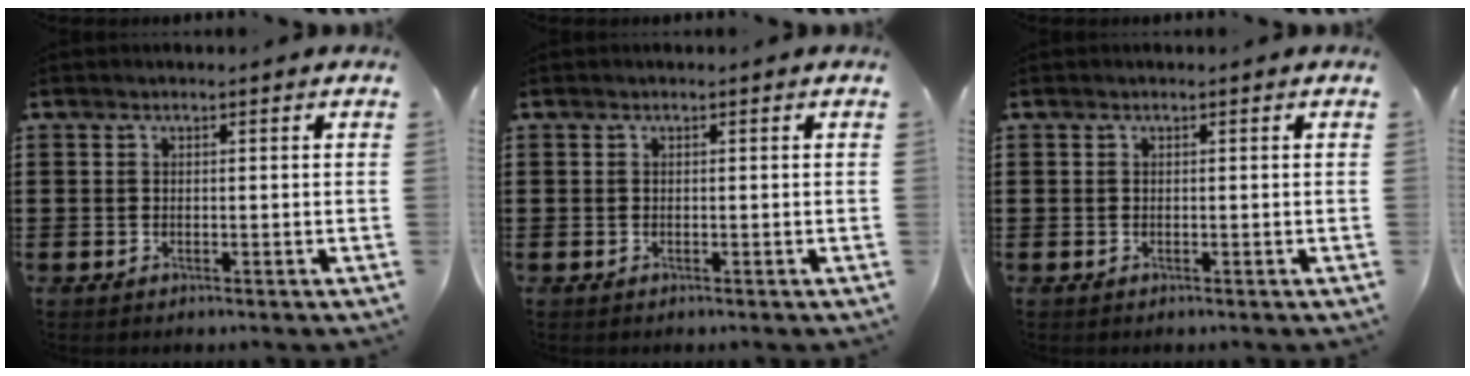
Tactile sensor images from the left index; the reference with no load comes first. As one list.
[{"total": 0.0}, {"total": 0.0}]